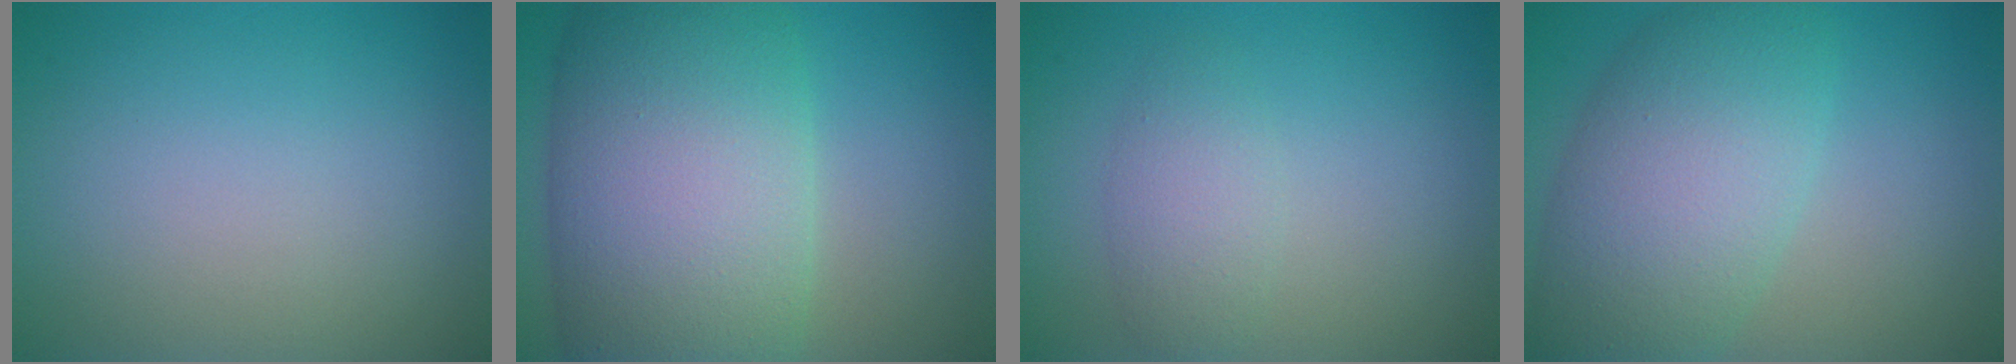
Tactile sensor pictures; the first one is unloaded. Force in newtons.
{"total": 14.2, "press": 14.2, "slide": 0.6}
{"total": 2.4, "press": 2.4, "slide": 0.0}
{"total": 8.4, "press": 8.4, "slide": 0.2}